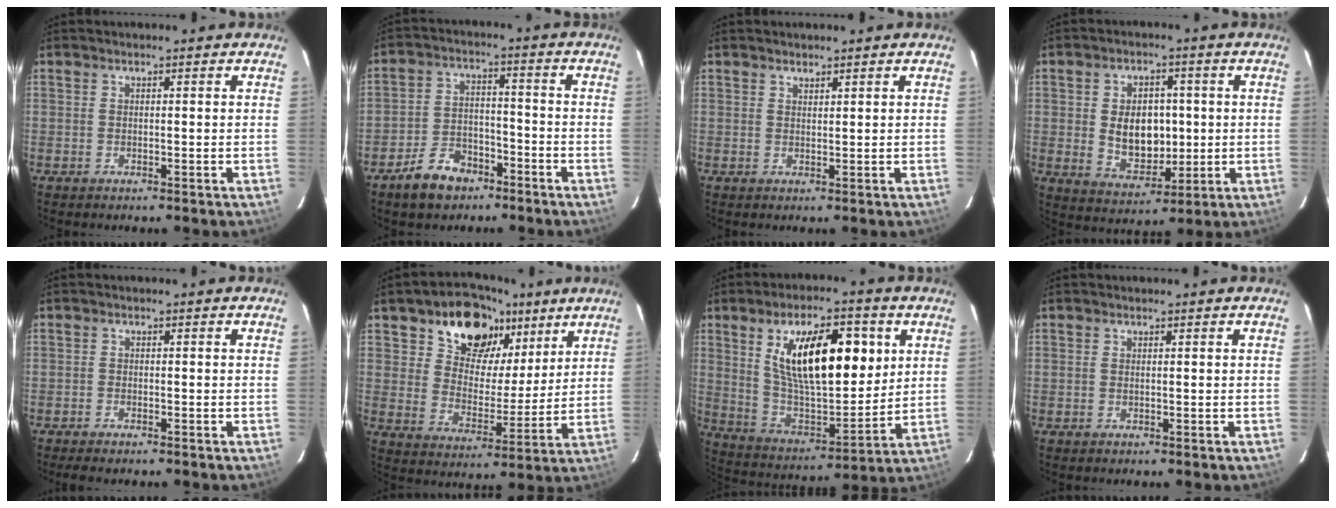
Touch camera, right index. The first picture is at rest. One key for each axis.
{"total": 8.6, "fx": -6.1, "fy": 5.0, "fz": 3.4, "tx": -0.083, "ty": 0.020, "tz": -0.093}
{"total": 1.0, "fx": 1.0, "fy": 0.1, "fz": -0.1, "tx": 0.001, "ty": -0.001, "tz": 0.018}
{"total": 9.5, "fx": 0.3, "fy": 6.7, "fz": 6.8, "tx": -0.127, "ty": 0.002, "tz": 0.021}
{"total": 2.7, "fx": -2.3, "fy": 0.6, "fz": 1.2, "tx": -0.037, "ty": -0.010, "tz": -0.039}
{"total": 15.5, "fx": 9.3, "fy": 10.2, "fz": 7.0, "tx": -0.123, "ty": 0.017, "tz": 0.160}
{"total": 20.8, "fx": 7.1, "fy": 8.6, "fz": 17.6, "tx": -0.294, "ty": 0.004, "tz": 0.131}
{"total": 0.0}